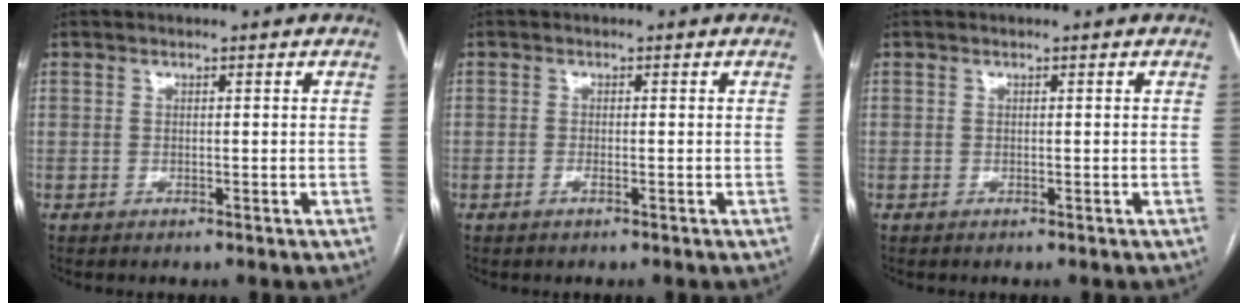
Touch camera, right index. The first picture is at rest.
{"total": 1.0, "force": [-0.5, 0.2, 0.9], "torque": [-0.019, -0.001, -0.008]}
{"total": 0.0}